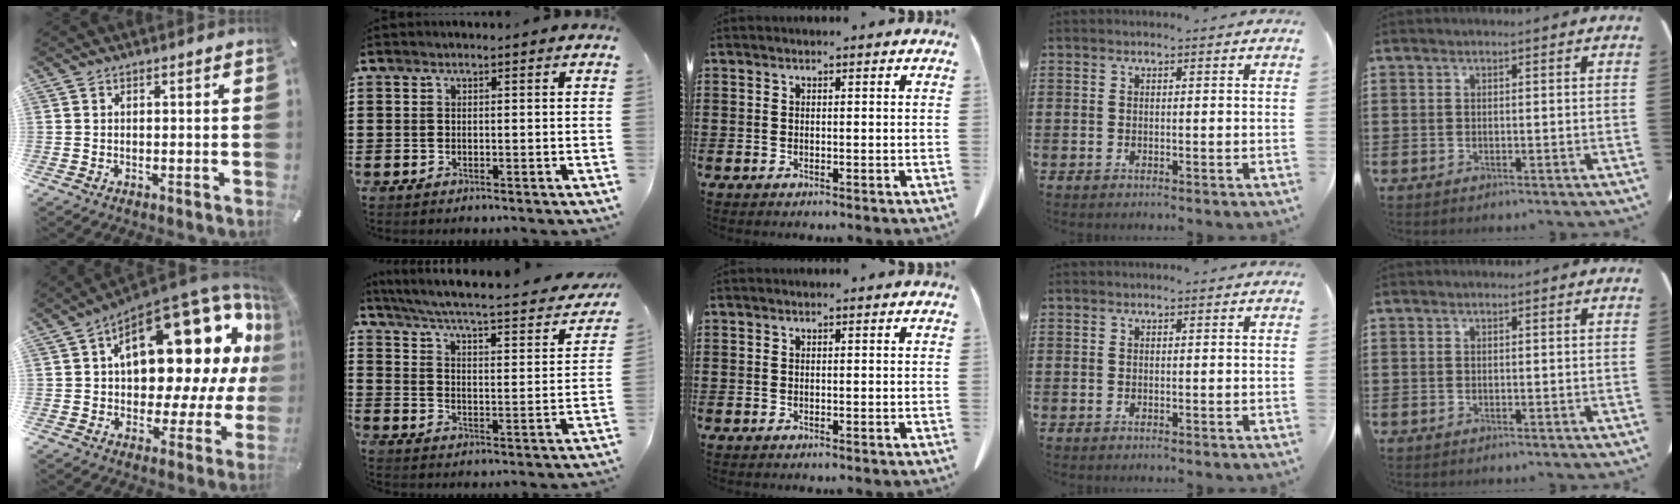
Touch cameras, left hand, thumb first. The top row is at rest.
{"thumb": {"total": 26.0, "force": [9.5, 13.3, 20.2], "torque": [-0.272, -0.081, 0.163]}, "index": {"total": 3.9, "force": [3.0, -0.2, 2.5], "torque": [-0.067, -0.035, 0.040]}}